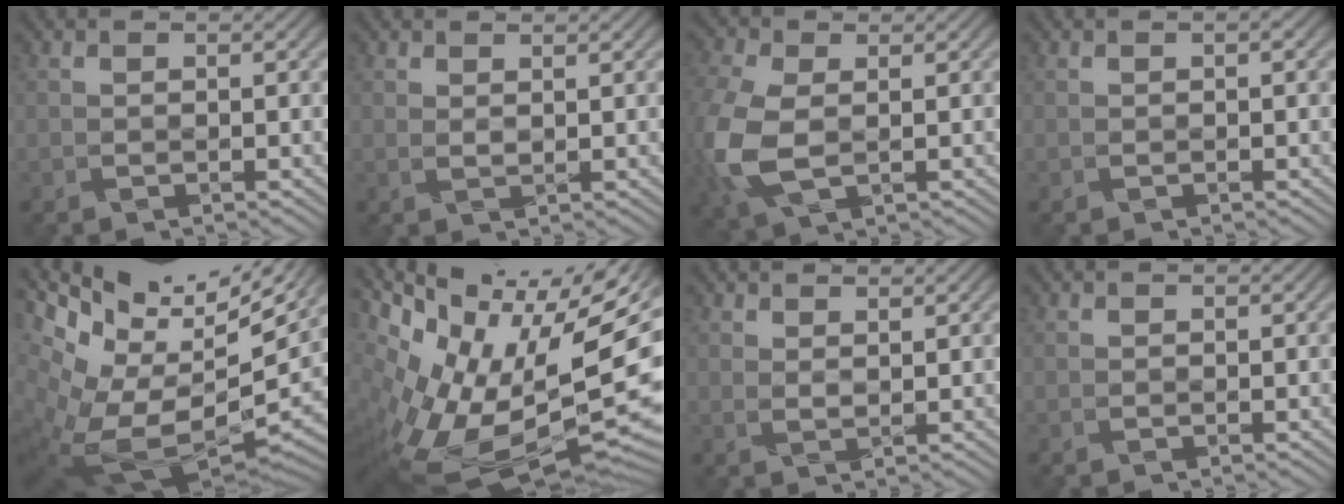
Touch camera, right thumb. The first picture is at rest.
{"total": 1.2, "force": [1.1, 0.2, 0.4], "torque": [-0.006, -0.004, 0.019]}
{"total": 9.0, "force": [-0.9, 5.8, 6.8], "torque": [-0.212, -0.012, -0.013]}
{"total": 1.0, "force": [0.2, 0.2, 0.9], "torque": [-0.014, 0.001, 0.000]}
{"total": 17.0, "force": [3.6, 9.7, 13.5], "torque": [-0.258, -0.042, 0.109]}
{"total": 18.7, "force": [-1.2, 10.1, 15.7], "torque": [-0.254, -0.004, 0.019]}
{"total": 1.9, "force": [1.6, 0.4, 0.8], "torque": [-0.005, -0.008, 0.028]}
{"total": 0.0}